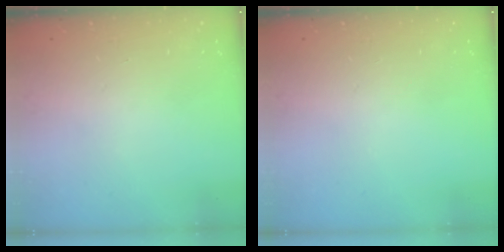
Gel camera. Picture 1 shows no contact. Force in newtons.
{"total": 0.0}